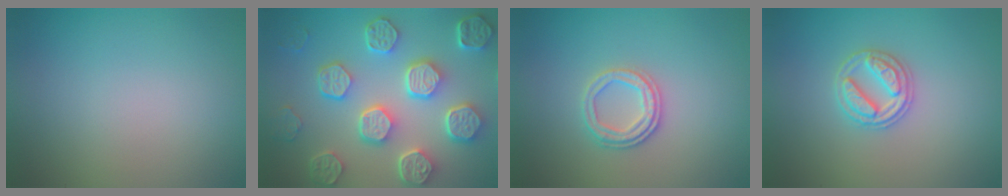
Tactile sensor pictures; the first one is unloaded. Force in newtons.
{"total": 8.5, "press": 6.5, "slide": 5.5}
{"total": 2.5, "press": 2.4, "slide": 0.8}
{"total": 2.7, "press": 2.7, "slide": 0.3}